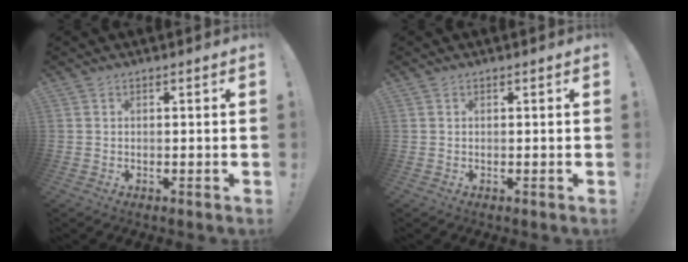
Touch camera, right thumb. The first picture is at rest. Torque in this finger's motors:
{"motor_torque": [-0.01, -0.05, -0.11, 0.11, 0.00]}